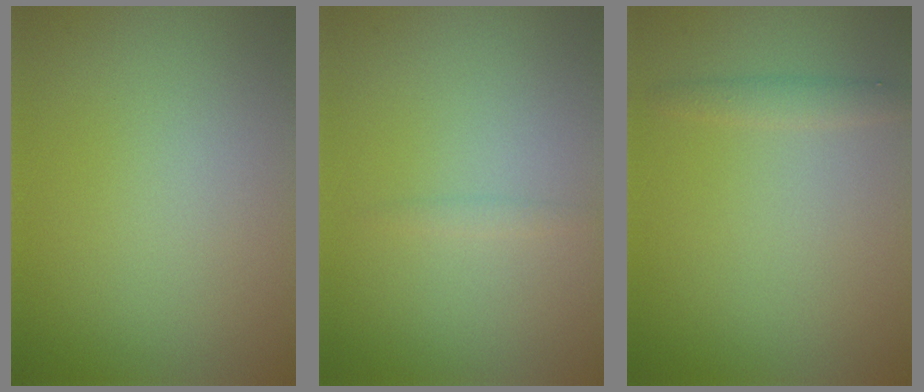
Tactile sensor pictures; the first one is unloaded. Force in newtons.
{"total": 0.7, "press": 0.7, "slide": 0.0}
{"total": 1.2, "press": 1.2, "slide": 0.0}